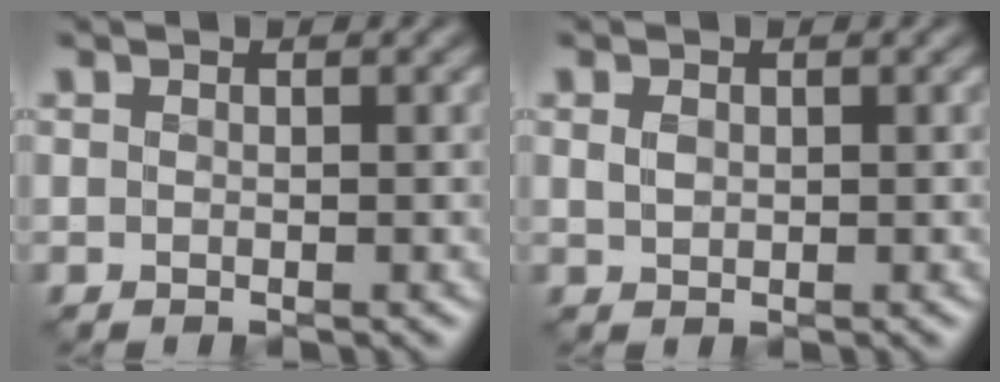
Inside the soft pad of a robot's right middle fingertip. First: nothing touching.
{"total": 0.7, "force": [0.1, 0.6, 0.5], "torque": [-0.013, -0.003, 0.006]}